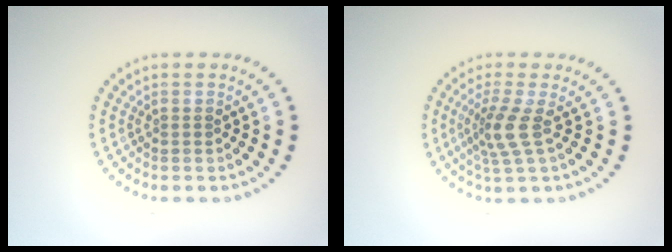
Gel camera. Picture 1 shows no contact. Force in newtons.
{"total": 2.9, "press": 2.2, "slide": 1.9}